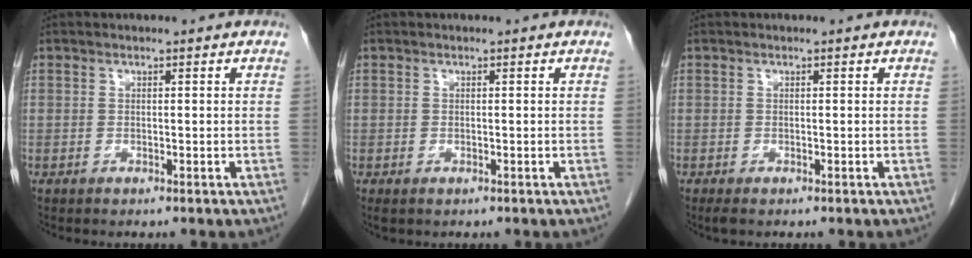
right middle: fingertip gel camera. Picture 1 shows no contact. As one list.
[{"total": 1.2, "force": [-0.6, 0.6, 0.7], "torque": [-0.012, -0.002, -0.003]}, {"total": 1.3, "force": [-0.9, 0.5, 0.7], "torque": [-0.011, -0.003, -0.012]}]